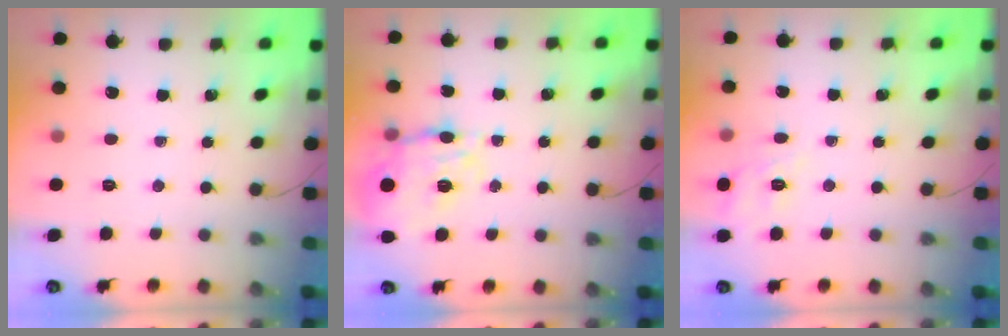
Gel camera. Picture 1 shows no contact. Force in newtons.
{"total": 16.4, "press": 16.3, "slide": 1.8}
{"total": 2.8, "press": 2.2, "slide": 1.7}